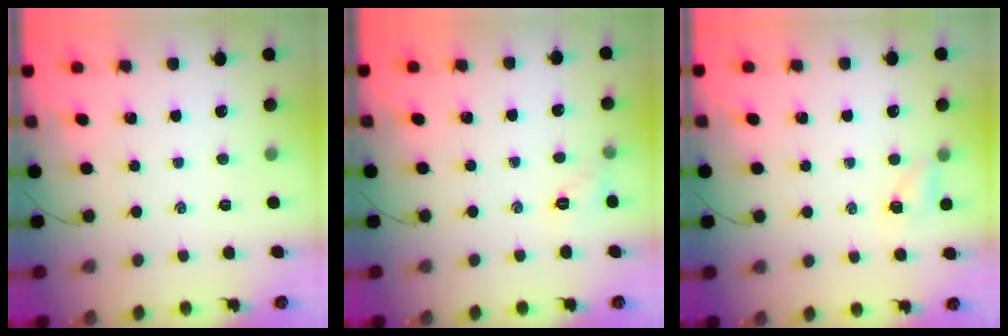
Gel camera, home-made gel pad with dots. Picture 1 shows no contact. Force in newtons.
{"total": 6.2, "press": 6.0, "slide": 1.5}
{"total": 3.9, "press": 3.7, "slide": 1.2}